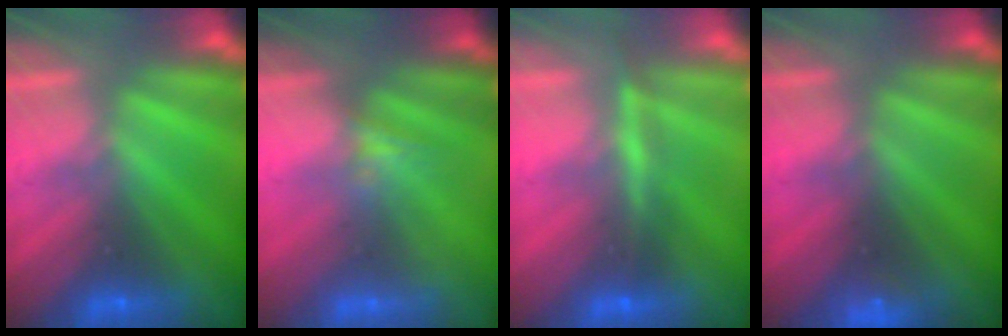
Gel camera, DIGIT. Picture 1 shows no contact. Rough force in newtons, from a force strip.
{"total": 1.8}
{"total": 4.5}
{"total": 2.4}